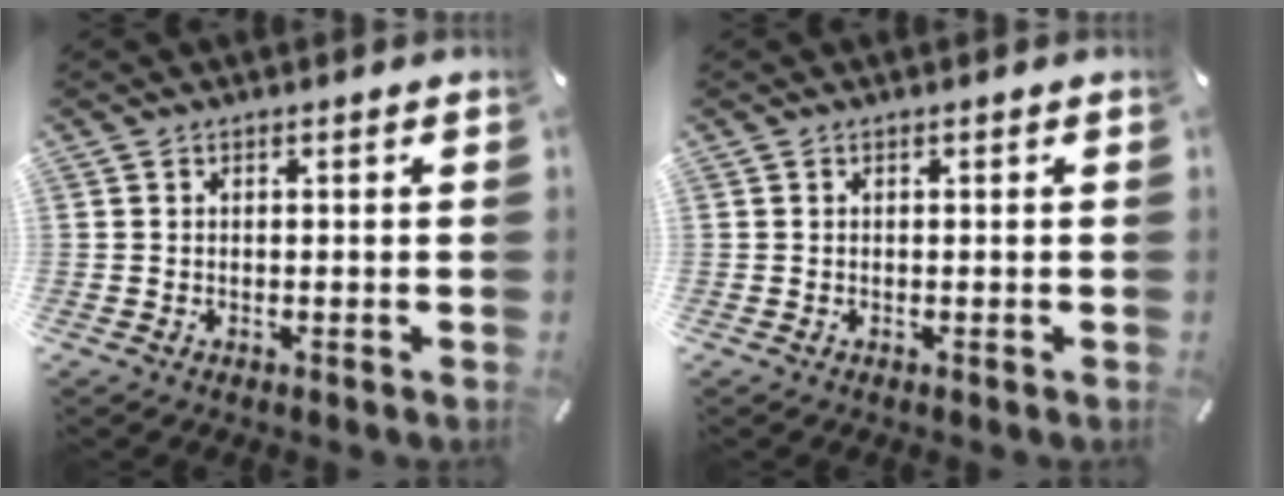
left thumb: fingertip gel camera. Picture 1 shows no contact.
{"total": 0.0}